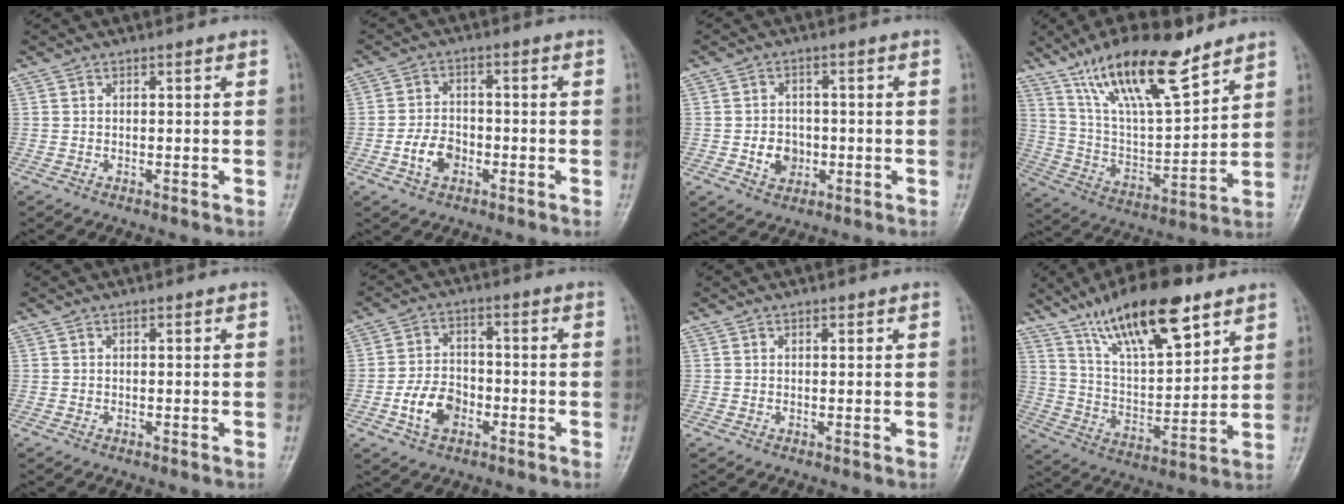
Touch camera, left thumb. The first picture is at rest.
{"total": 5.7, "force": [-2.2, 4.0, 3.4], "torque": [-0.049, 0.017, -0.043]}
{"total": 5.2, "force": [-1.2, 4.4, 2.6], "torque": [-0.019, 0.009, -0.019]}
{"total": 19.7, "force": [13.4, 6.0, 13.1], "torque": [-0.201, -0.059, 0.249]}
{"total": 0.0}
{"total": 7.7, "force": [-2.9, 5.3, 4.7], "torque": [-0.071, 0.021, -0.057]}
{"total": 0.6, "force": [0.3, 0.3, 0.3], "torque": [-0.001, -0.001, 0.003]}
{"total": 19.6, "force": [12.4, 6.9, 13.6], "torque": [-0.195, -0.054, 0.224]}